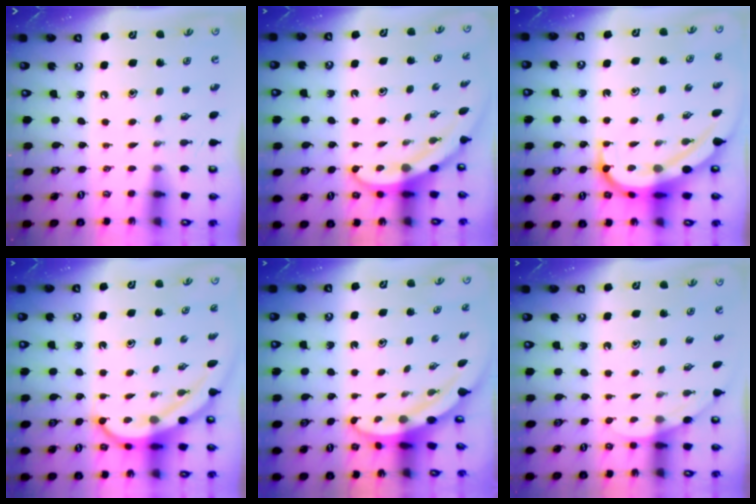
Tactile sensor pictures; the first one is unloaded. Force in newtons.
{"total": 3.8, "press": 3.7, "slide": 0.3}
{"total": 8.5, "press": 8.5, "slide": 0.8}
{"total": 6.0, "press": 6.0, "slide": 0.6}
{"total": 3.9, "press": 3.8, "slide": 0.5}
{"total": 2.6, "press": 2.6, "slide": 0.2}